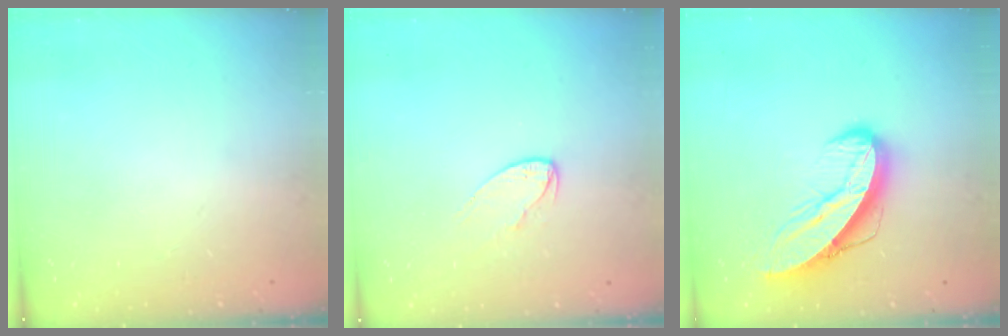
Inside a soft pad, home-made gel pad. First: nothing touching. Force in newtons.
{"total": 4.9, "press": 4.9, "slide": 0.4}
{"total": 11.8, "press": 11.7, "slide": 1.1}